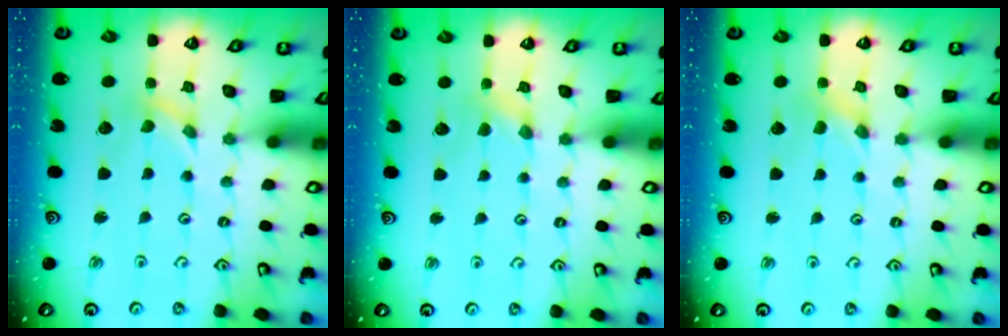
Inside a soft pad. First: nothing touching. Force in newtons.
{"total": 2.9, "press": 2.9, "slide": 0.5}
{"total": 0.0}